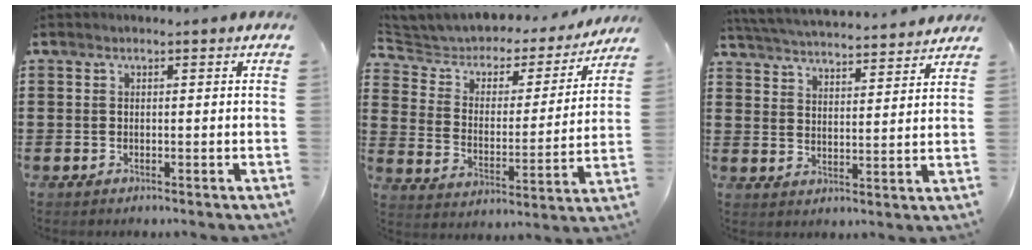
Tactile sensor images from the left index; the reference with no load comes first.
{"total": 3.7, "force": [2.9, 2.2, 0.7], "torque": [-0.040, -0.026, 0.039]}
{"total": 4.5, "force": [4.4, -0.4, 0.5], "torque": [-0.032, -0.034, 0.074]}